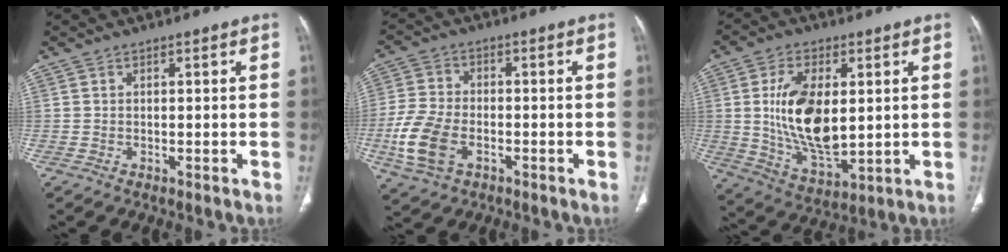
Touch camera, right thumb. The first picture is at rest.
{"total": 10.4, "force": [-3.4, 6.6, 7.4], "torque": [-0.166, 0.007, -0.066]}
{"total": 15.7, "force": [1.9, 8.2, 13.3], "torque": [-0.233, -0.019, 0.046]}